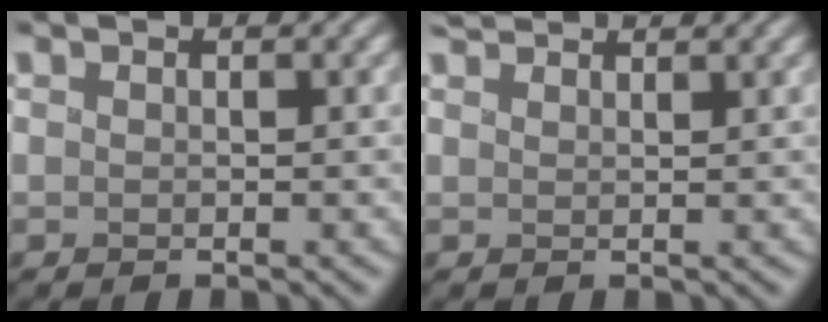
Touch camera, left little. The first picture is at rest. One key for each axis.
{"total": 2.8, "fx": 2.7, "fy": 0.3, "fz": 0.8, "tx": -0.015, "ty": 0.011, "tz": 0.039}